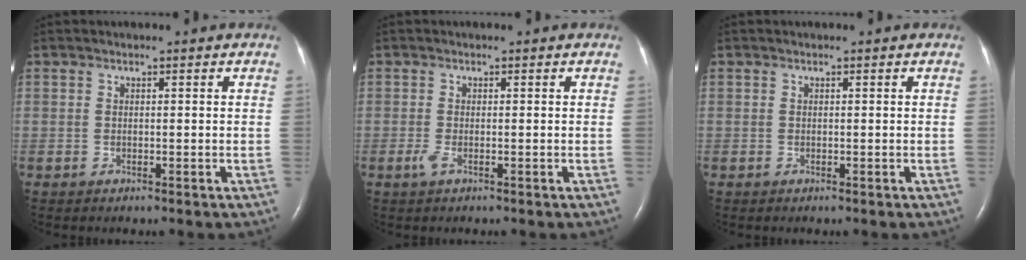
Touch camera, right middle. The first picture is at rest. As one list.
[{"total": 1.6, "force": [-0.6, 0.4, 1.5], "torque": [-0.038, -0.005, -0.012]}, {"total": 0.0}]